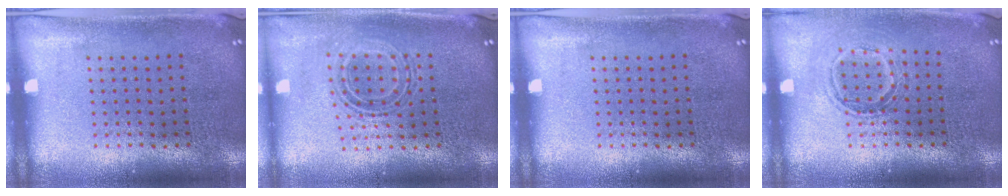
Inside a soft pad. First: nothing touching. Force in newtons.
{"total": 0.9, "press": 0.8, "slide": 0.3}
{"total": 0.0}
{"total": 1.3, "press": 1.1, "slide": 0.7}